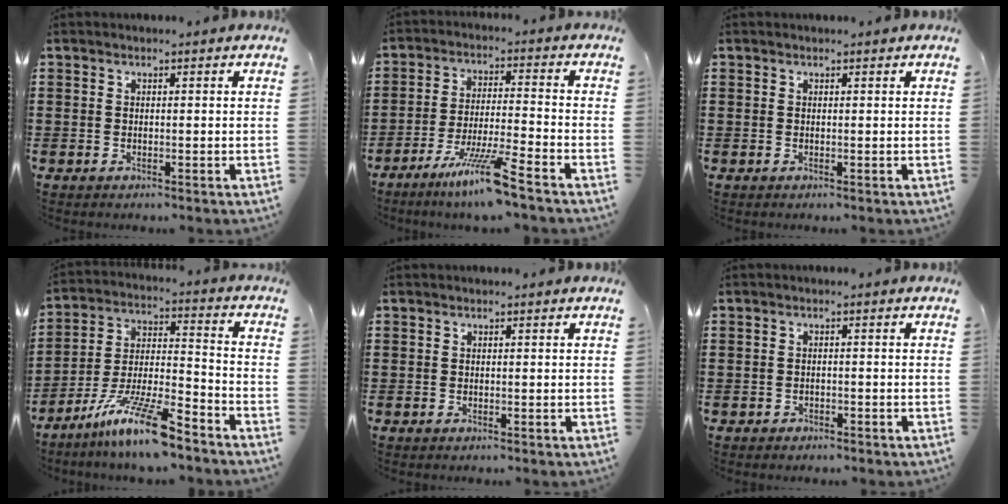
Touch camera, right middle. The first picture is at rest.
{"total": 8.3, "force": [-6.1, -0.2, 5.6], "torque": [-0.107, -0.010, -0.114]}
{"total": 0.0}
{"total": 12.0, "force": [-8.9, 1.7, 7.8], "torque": [-0.150, 0.017, -0.170]}
{"total": 0.0}
{"total": 0.9, "force": [-0.8, 0.4, 0.0], "torque": [-0.004, 0.002, -0.019]}